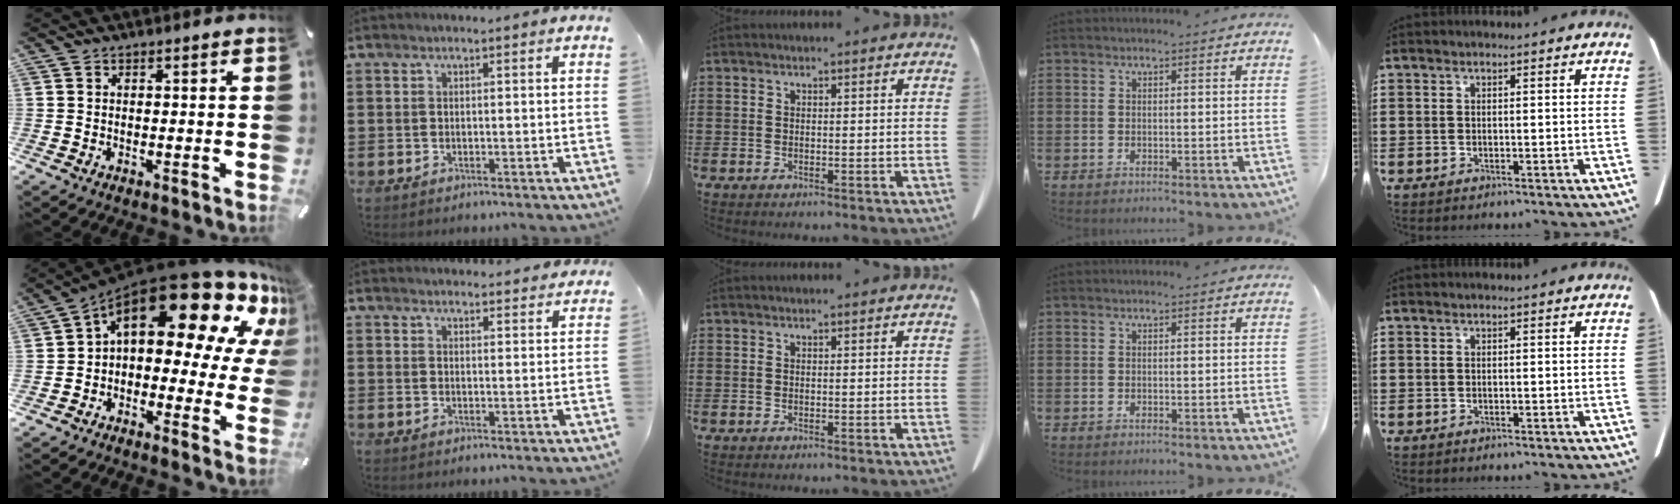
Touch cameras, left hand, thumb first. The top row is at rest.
{"thumb": {"total": 23.2, "force": [11.8, 11.0, 16.7], "torque": [-0.260, -0.093, 0.200]}, "index": {"total": 2.9, "force": [2.9, 0.1, -0.1], "torque": [0.001, -0.014, 0.054]}}